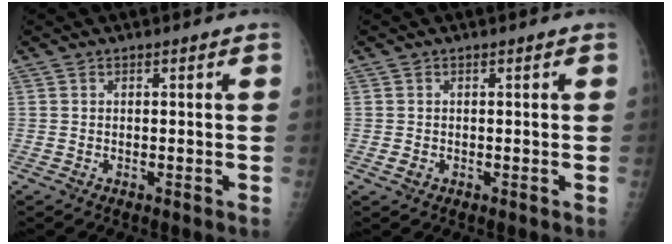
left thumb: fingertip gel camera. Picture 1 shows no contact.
{"total": 1.1, "force": [-0.3, 0.9, 0.5], "torque": [-0.008, 0.000, -0.003]}